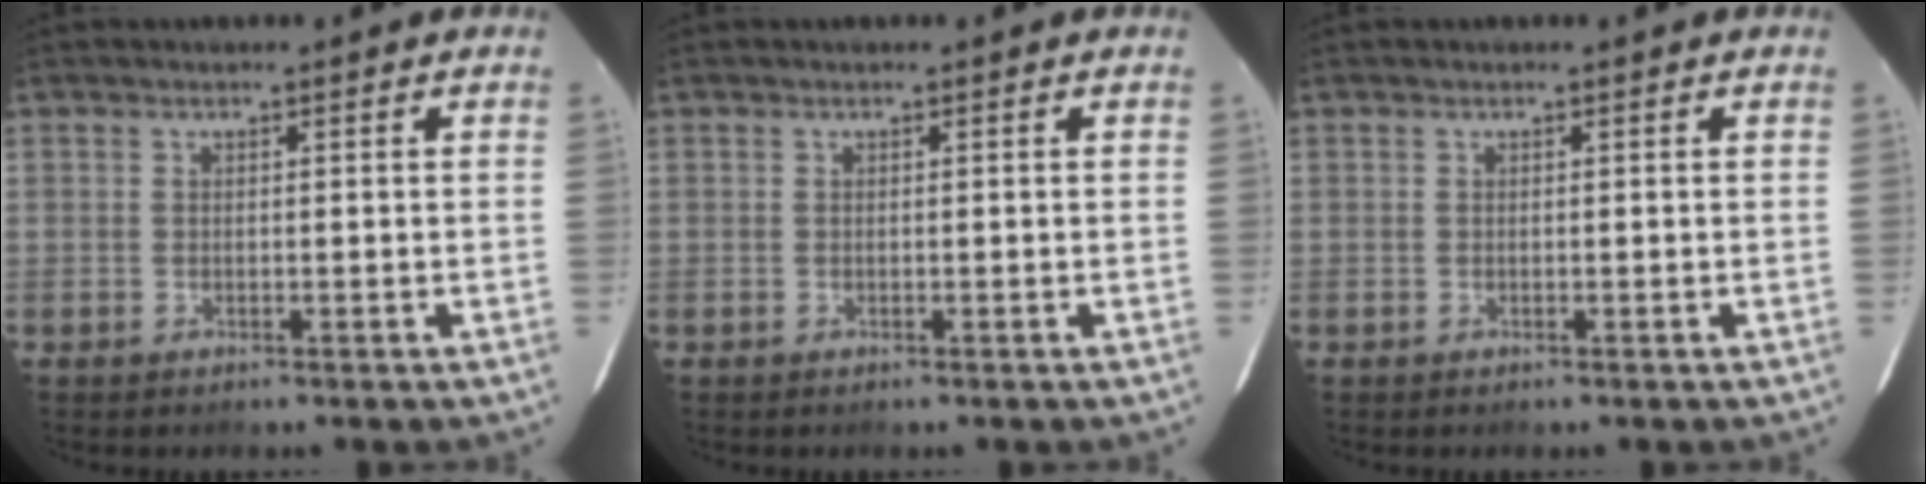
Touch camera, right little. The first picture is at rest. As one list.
[{"total": 0.0}, {"total": 0.0}]